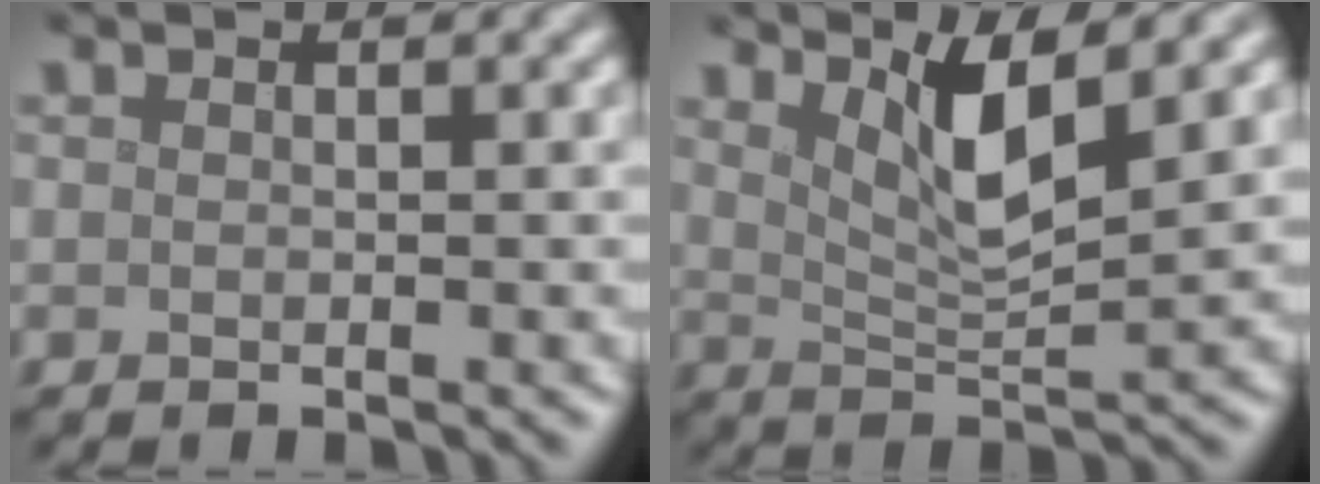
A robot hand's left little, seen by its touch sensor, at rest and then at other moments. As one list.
[{"total": 4.6, "force": [2.6, 1.0, 3.7], "torque": [-0.068, -0.009, 0.048]}]